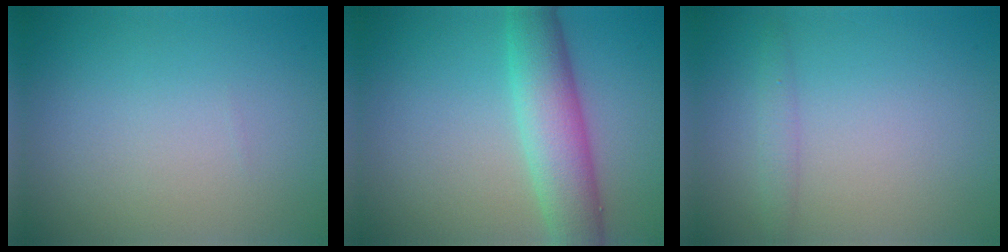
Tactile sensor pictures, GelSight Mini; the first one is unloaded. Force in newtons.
{"total": 6.1, "press": 6.1, "slide": 0.3}
{"total": 1.1, "press": 1.1, "slide": 0.1}